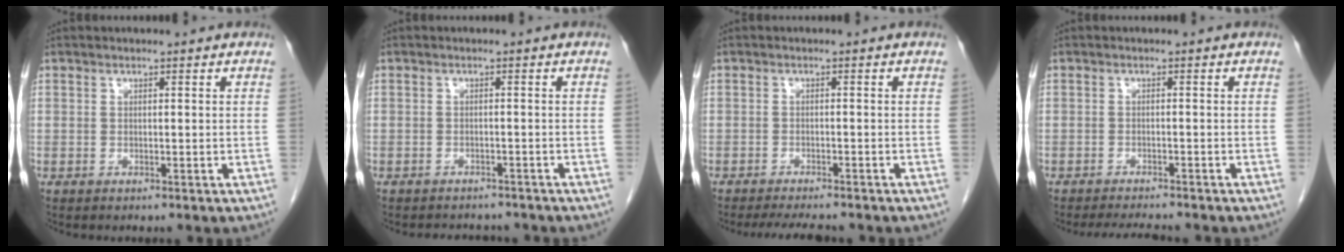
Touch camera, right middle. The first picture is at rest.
{"total": 5.3, "force": [-5.0, 1.8, 0.8], "torque": [-0.009, 0.001, -0.060]}
{"total": 6.6, "force": [-5.9, 1.1, 2.7], "torque": [-0.036, -0.011, -0.087]}
{"total": 5.0, "force": [-4.8, 0.3, 1.5], "torque": [-0.020, -0.011, -0.073]}